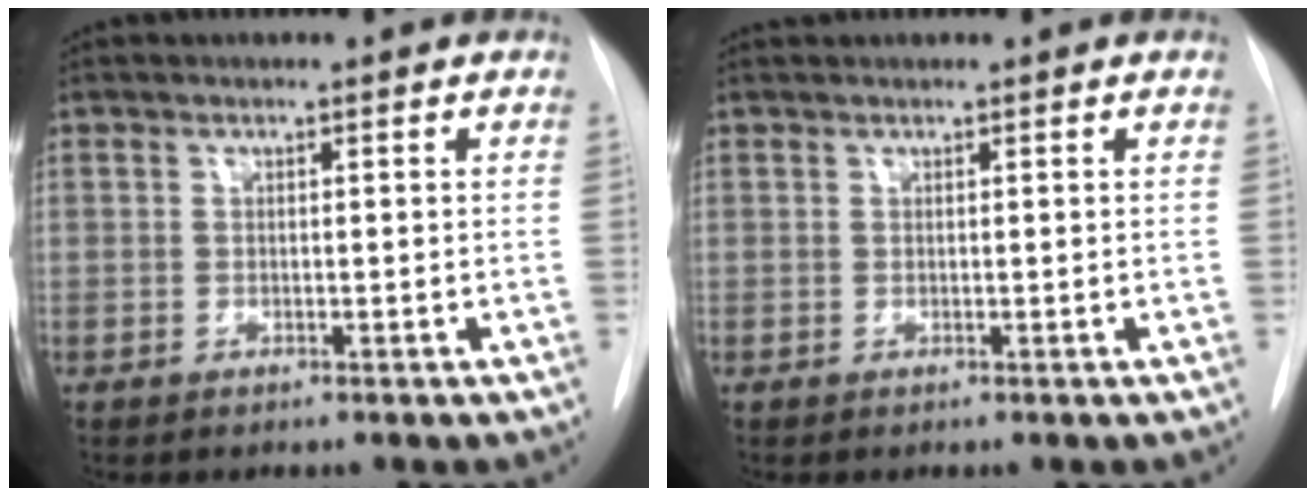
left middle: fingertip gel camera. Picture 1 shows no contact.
{"total": 0.8, "force": [0.8, 0.0, 0.0], "torque": [-0.006, 0.013, 0.018]}